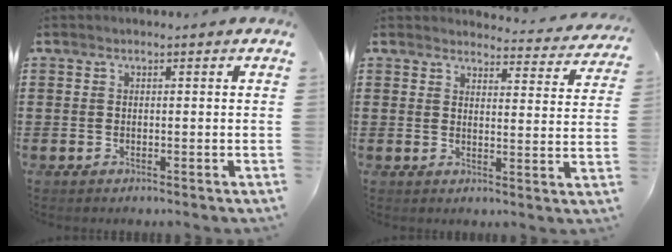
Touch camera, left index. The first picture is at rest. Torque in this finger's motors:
{"motor_torque": [1.34, -0.80, -0.05, -0.05]}